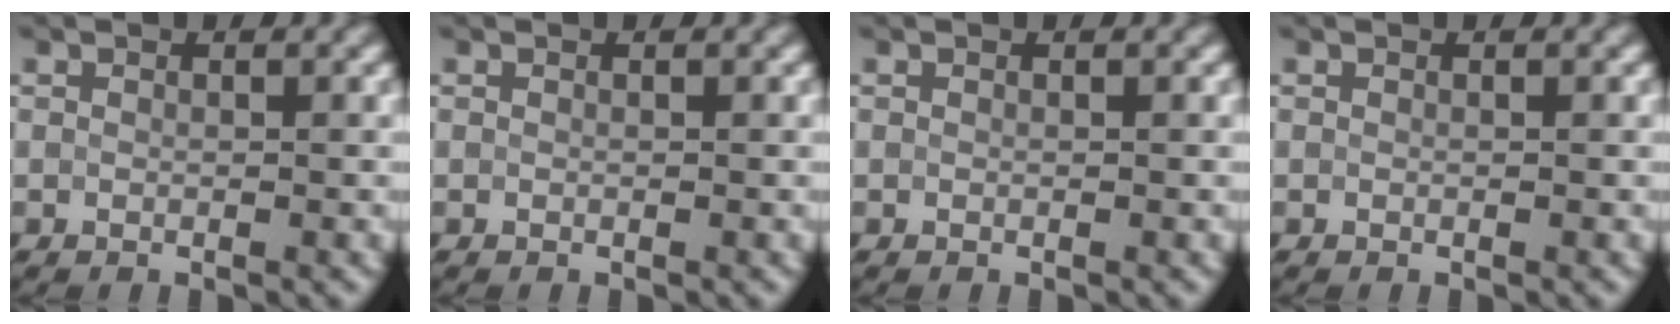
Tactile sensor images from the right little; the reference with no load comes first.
{"total": 0.0}
{"total": 0.0}
{"total": 0.0}